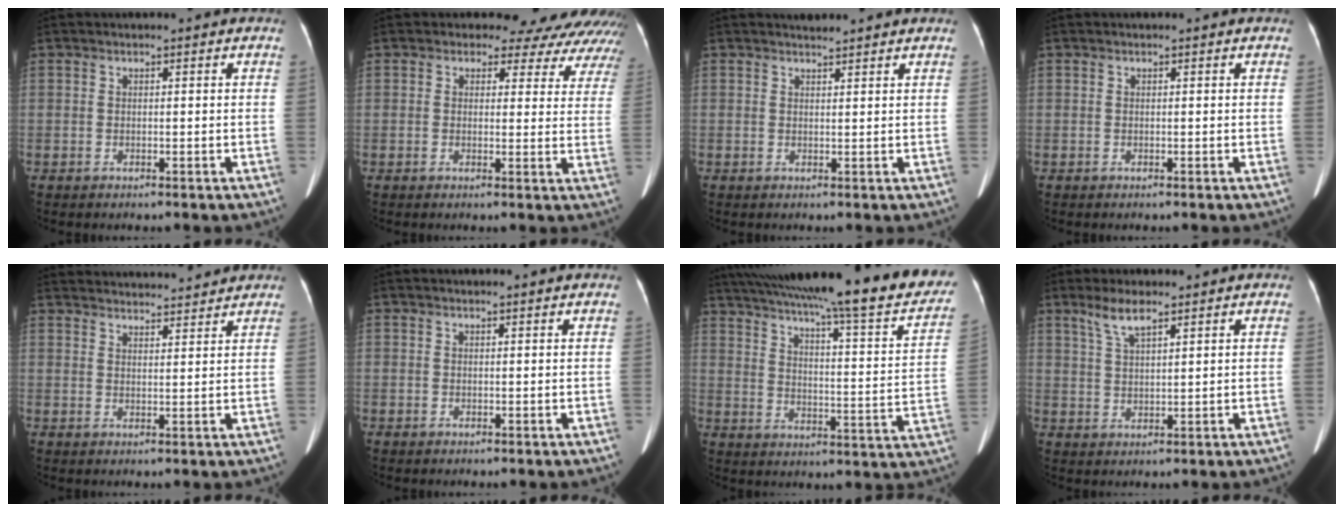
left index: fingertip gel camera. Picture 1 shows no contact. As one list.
[{"total": 15.2, "force": [13.7, 5.8, 2.8], "torque": [-0.008, -0.032, 0.119]}, {"total": 2.6, "force": [2.5, 0.4, 0.4], "torque": [-0.012, 0.019, 0.035]}, {"total": 0.0}, {"total": 15.4, "force": [14.8, 1.9, 3.8], "torque": [-0.059, 0.041, 0.206]}, {"total": 2.2, "force": [2.1, 0.6, 0.5], "torque": [-0.007, 0.023, 0.019]}, {"total": 32.6, "force": [26.6, 3.0, 18.6], "torque": [-0.260, -0.037, 0.343]}, {"total": 4.3, "force": [3.1, 0.7, 2.8], "torque": [-0.065, 0.007, 0.065]}]